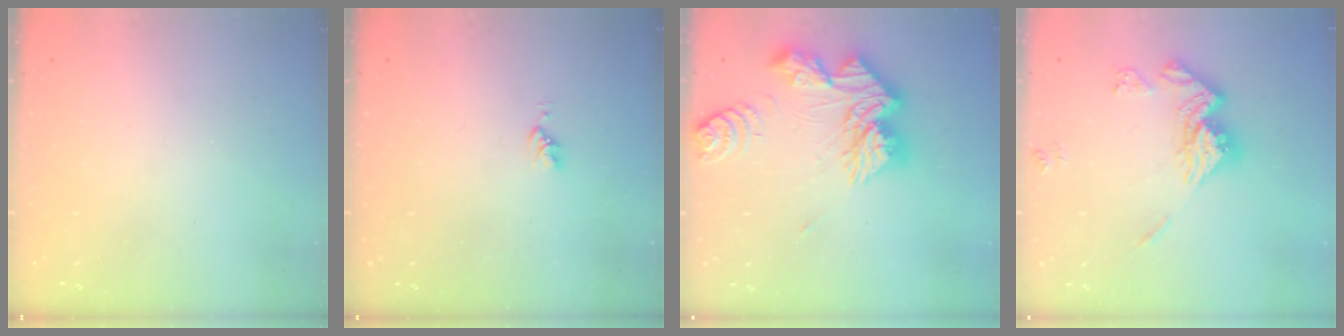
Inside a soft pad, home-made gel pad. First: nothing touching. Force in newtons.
{"total": 3.0, "press": 3.0, "slide": 0.4}
{"total": 19.9, "press": 19.8, "slide": 1.7}
{"total": 15.2, "press": 15.2, "slide": 1.5}